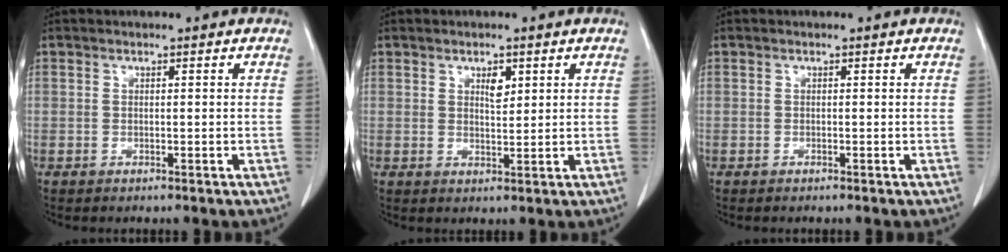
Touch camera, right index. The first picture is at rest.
{"total": 2.4, "force": [1.2, 1.0, 1.8], "torque": [-0.030, -0.003, 0.022]}
{"total": 0.0}